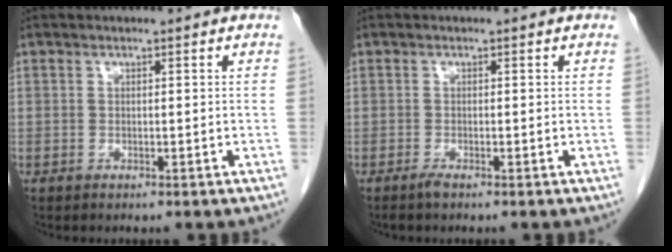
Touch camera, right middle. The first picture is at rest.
{"total": 0.9, "force": [-0.8, -0.1, 0.5], "torque": [-0.014, -0.002, -0.015]}